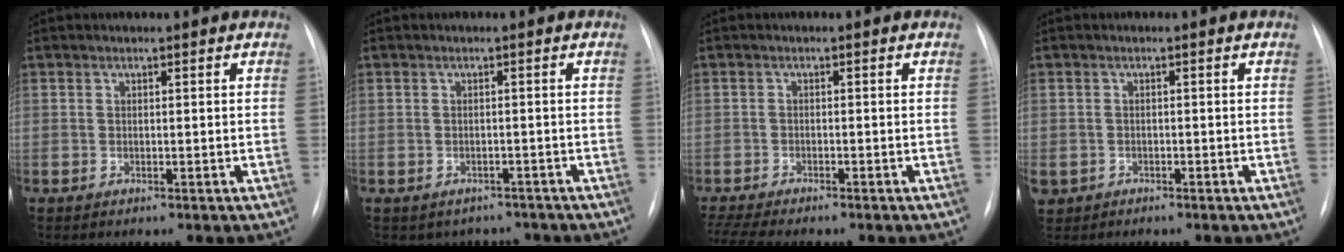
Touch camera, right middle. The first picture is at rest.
{"total": 4.3, "force": [-3.6, 2.4, 0.0], "torque": [0.011, 0.015, -0.041]}
{"total": 7.5, "force": [-6.5, 1.0, 3.6], "torque": [-0.064, -0.003, -0.101]}
{"total": 3.9, "force": [-2.3, 3.0, 0.8], "torque": [-0.024, 0.000, -0.036]}